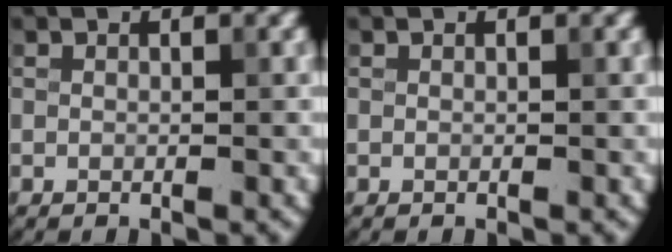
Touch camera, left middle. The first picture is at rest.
{"total": 0.0}